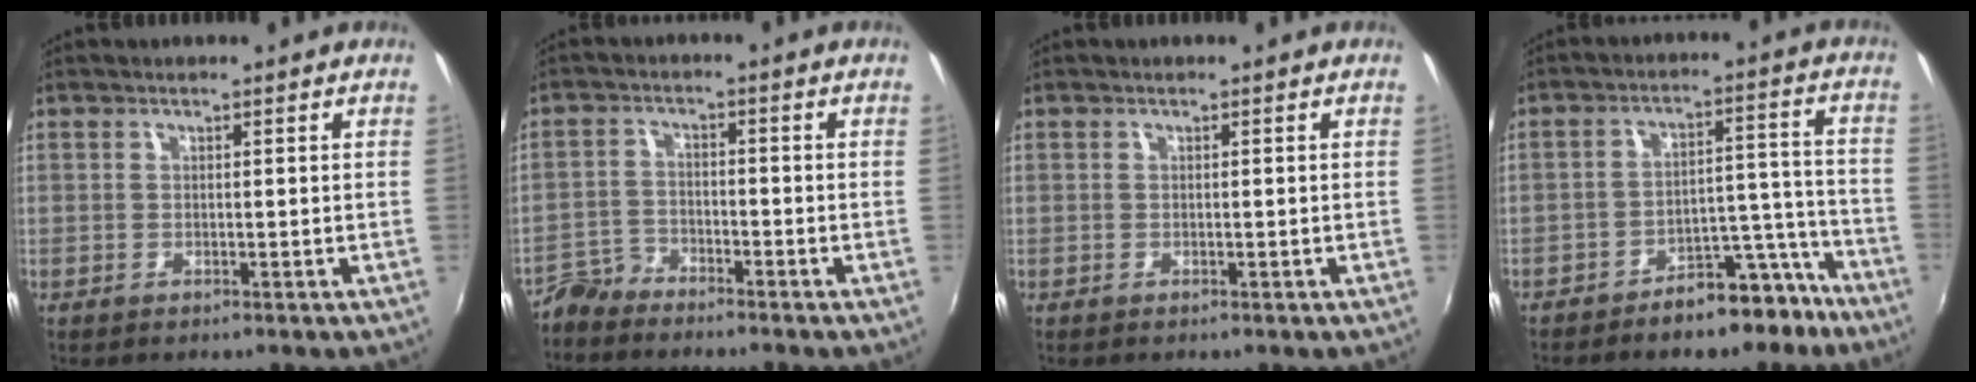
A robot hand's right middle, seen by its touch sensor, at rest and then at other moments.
{"total": 4.7, "force": [-4.5, 1.3, 0.2], "torque": [-0.008, 0.004, -0.094]}
{"total": 0.0}
{"total": 9.8, "force": [-7.9, 4.2, 4.1], "torque": [-0.043, 0.048, -0.097]}